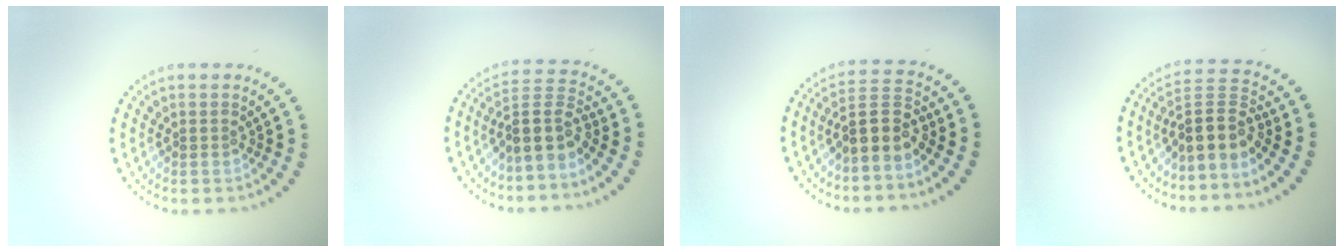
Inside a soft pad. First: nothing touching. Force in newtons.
{"total": 3.8, "press": 3.0, "slide": 2.2}
{"total": 3.8, "press": 3.4, "slide": 1.6}
{"total": 3.9, "press": 3.0, "slide": 2.5}